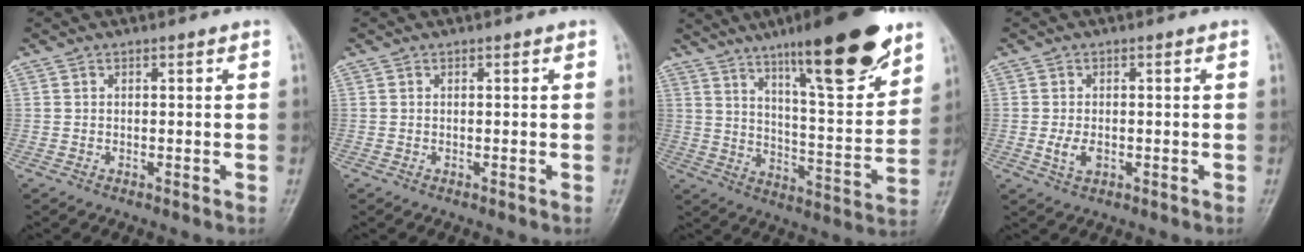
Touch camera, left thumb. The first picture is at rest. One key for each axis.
{"total": 0.0}
{"total": 22.0, "fx": 13.8, "fy": 4.5, "fz": 16.5, "tx": -0.217, "ty": -0.065, "tz": 0.218}
{"total": 3.0, "fx": -0.6, "fy": 1.8, "fz": 2.4, "tx": -0.048, "ty": -0.004, "tz": -0.011}